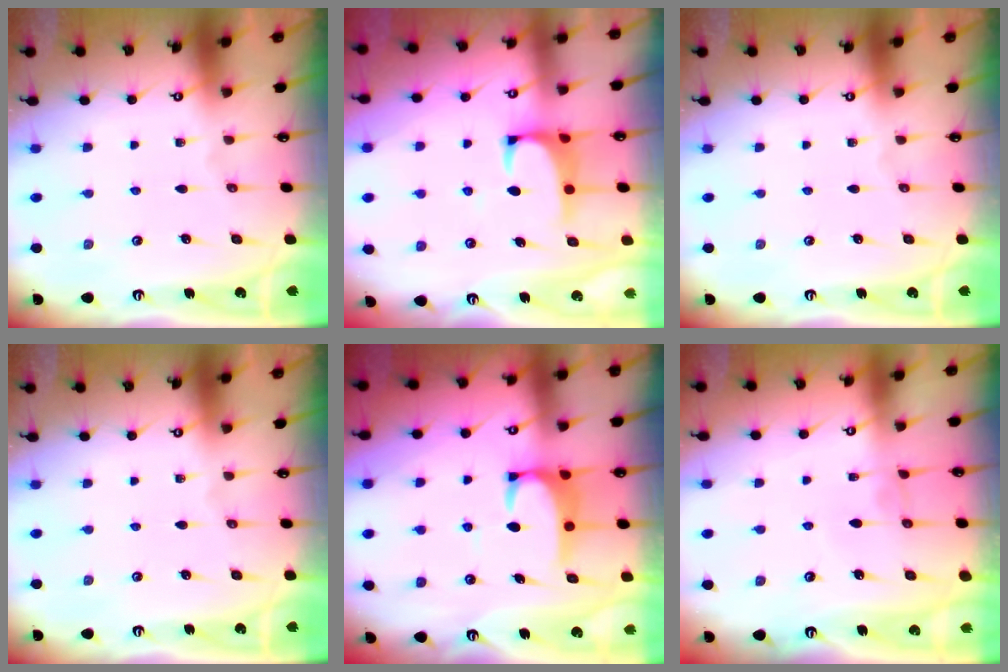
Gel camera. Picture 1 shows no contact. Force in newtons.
{"total": 1.5, "press": 1.4, "slide": 0.6}
{"total": 0.0}
{"total": 0.0}
{"total": 3.9, "press": 3.8, "slide": 0.9}
{"total": 1.4, "press": 1.3, "slide": 0.2}